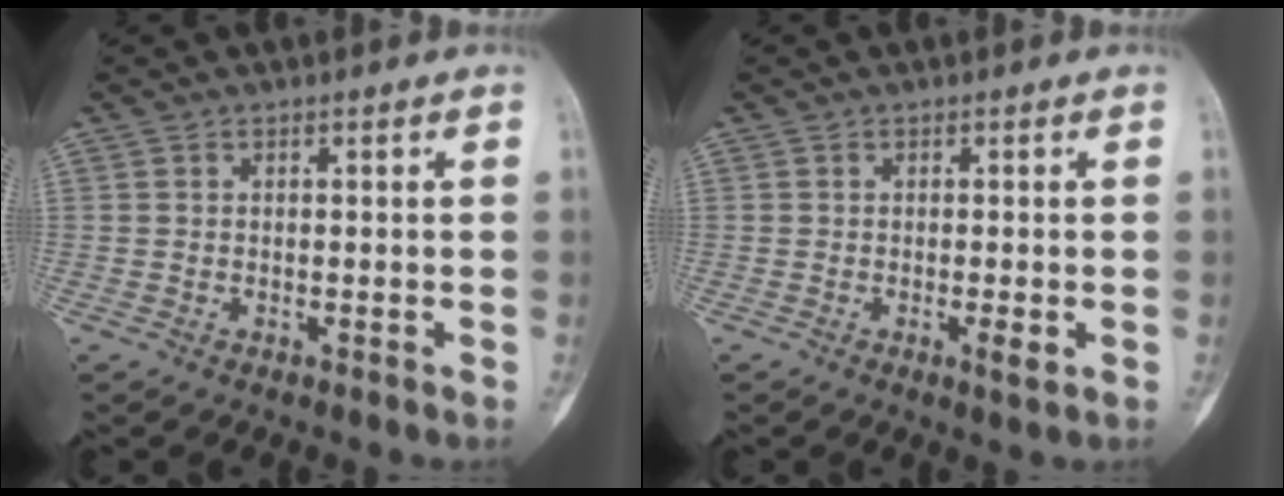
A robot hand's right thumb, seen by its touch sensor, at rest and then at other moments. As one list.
[{"total": 1.9, "force": [-0.5, 0.3, 1.8], "torque": [-0.030, -0.006, -0.007]}]